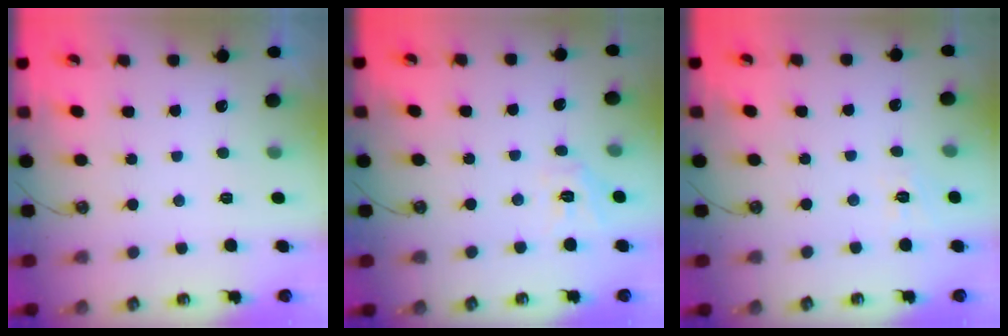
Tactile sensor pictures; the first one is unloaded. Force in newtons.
{"total": 7.6, "press": 7.5, "slide": 0.7}
{"total": 3.9, "press": 3.9, "slide": 0.6}